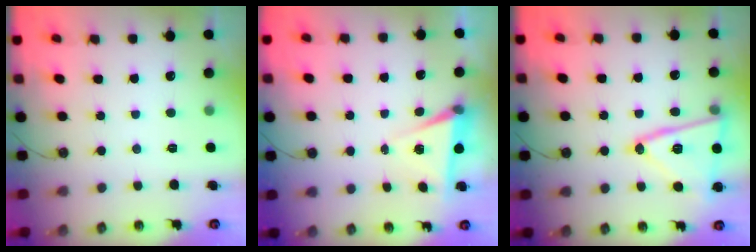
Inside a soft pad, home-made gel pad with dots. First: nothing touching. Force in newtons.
{"total": 5.7, "press": 3.8, "slide": 4.3}
{"total": 16.9, "press": 16.7, "slide": 2.0}